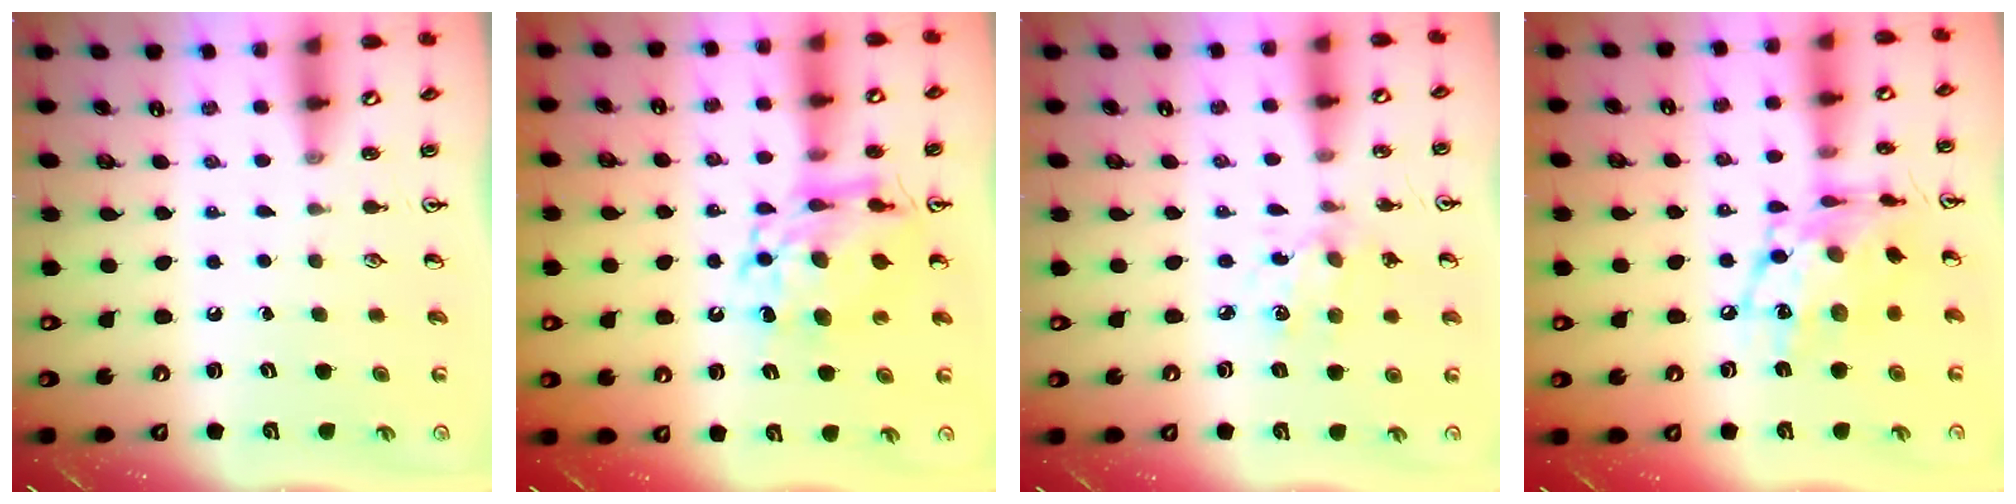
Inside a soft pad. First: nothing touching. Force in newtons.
{"total": 12.8, "press": 12.7, "slide": 1.3}
{"total": 2.6, "press": 2.4, "slide": 0.9}
{"total": 14.9, "press": 14.9, "slide": 1.1}